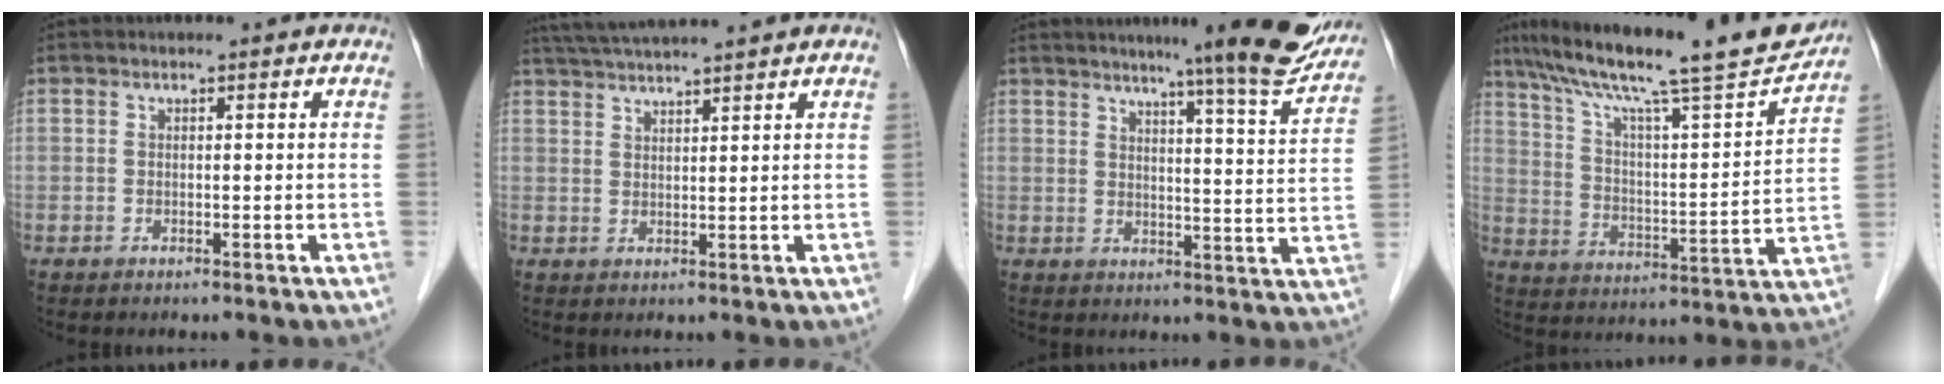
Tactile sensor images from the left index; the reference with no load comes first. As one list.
[{"total": 8.1, "force": [7.2, -1.1, 3.4], "torque": [-0.063, 0.030, 0.116]}, {"total": 14.9, "force": [12.6, 0.2, 8.0], "torque": [-0.094, -0.024, 0.147]}, {"total": 21.9, "force": [18.4, 1.2, 11.8], "torque": [-0.201, 0.001, 0.277]}]